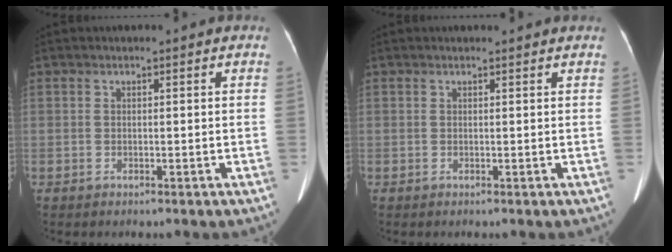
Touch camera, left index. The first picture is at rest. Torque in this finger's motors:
{"motor_torque": [0.21, -0.18, -0.01, 0.02]}